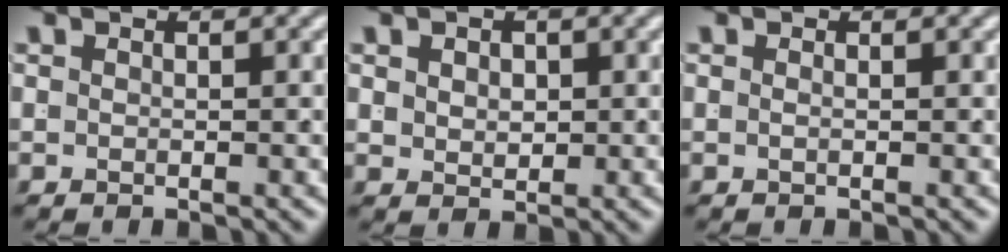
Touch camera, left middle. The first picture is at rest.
{"total": 1.2, "force": [0.6, 0.5, 0.9], "torque": [-0.014, -0.014, 0.025]}
{"total": 0.6, "force": [-0.2, -0.5, 0.2], "torque": [-0.005, -0.004, -0.003]}